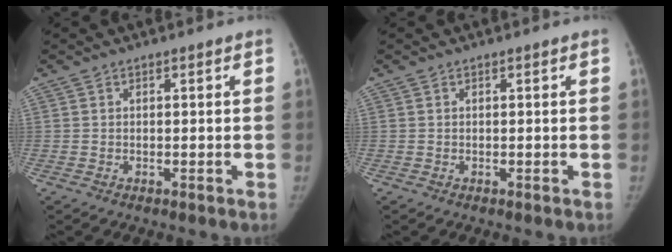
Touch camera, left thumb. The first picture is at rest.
{"total": 0.0}